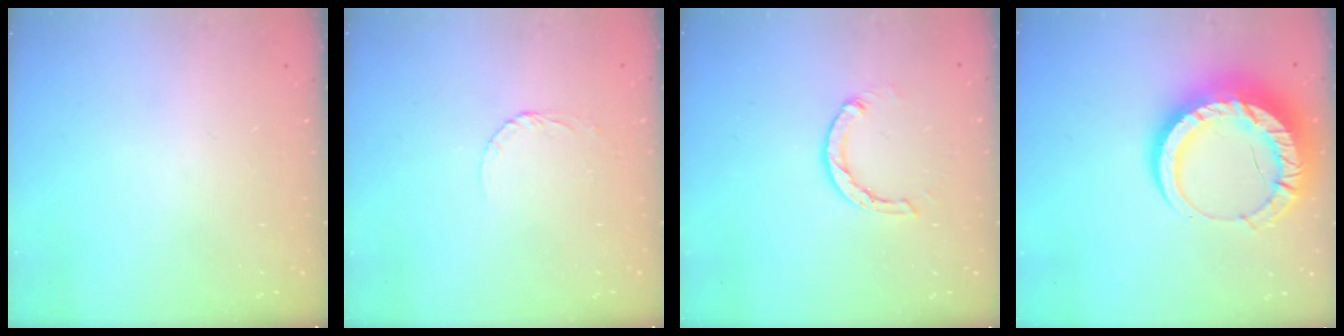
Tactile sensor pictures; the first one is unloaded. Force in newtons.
{"total": 2.6, "press": 2.6, "slide": 0.1}
{"total": 4.0, "press": 4.0, "slide": 0.4}
{"total": 18.9, "press": 18.8, "slide": 1.9}